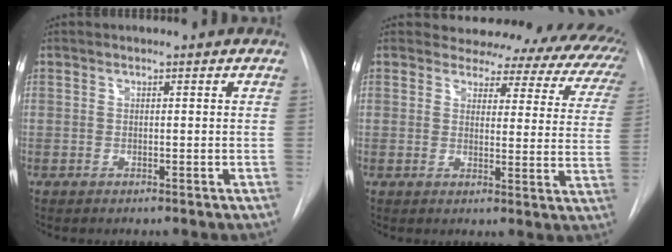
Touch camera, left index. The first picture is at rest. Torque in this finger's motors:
{"motor_torque": [0.51, -1.17, 0.30, 0.01]}